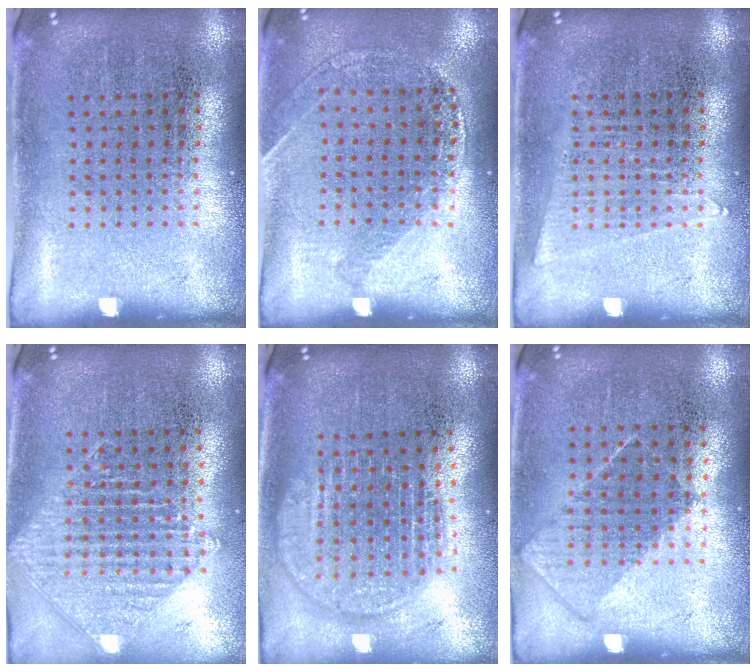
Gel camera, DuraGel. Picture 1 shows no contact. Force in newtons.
{"total": 1.1, "press": 1.1, "slide": 0.2}
{"total": 1.0, "press": 1.0, "slide": 0.1}
{"total": 1.0, "press": 1.0, "slide": 0.2}
{"total": 1.8, "press": 1.5, "slide": 0.9}
{"total": 0.9, "press": 0.7, "slide": 0.5}